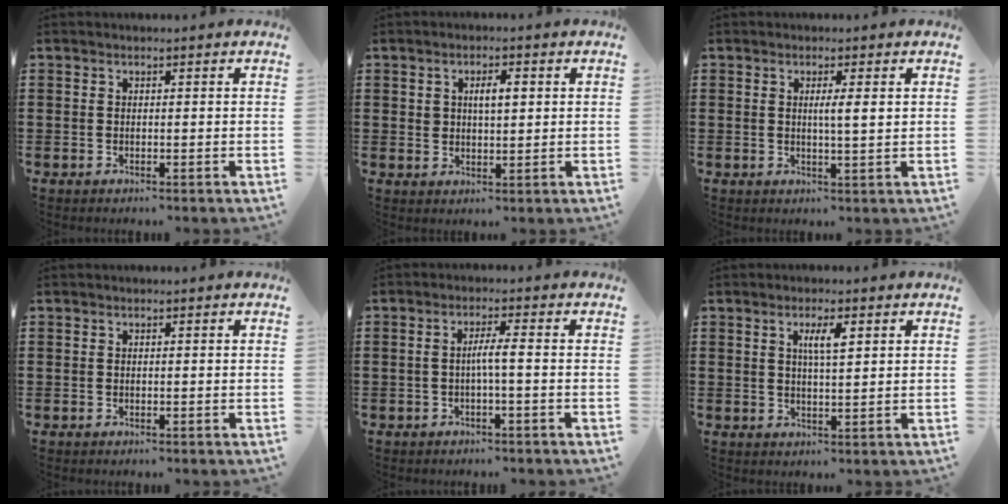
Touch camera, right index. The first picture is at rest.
{"total": 3.0, "force": [0.8, 1.3, 2.6], "torque": [-0.053, 0.008, 0.011]}
{"total": 2.7, "force": [0.5, 0.2, 2.7], "torque": [-0.045, -0.004, 0.004]}
{"total": 0.0}
{"total": 2.8, "force": [-0.6, 0.0, 2.7], "torque": [-0.052, -0.002, -0.013]}
{"total": 3.5, "force": [1.3, 0.9, 3.2], "torque": [-0.066, 0.006, 0.019]}